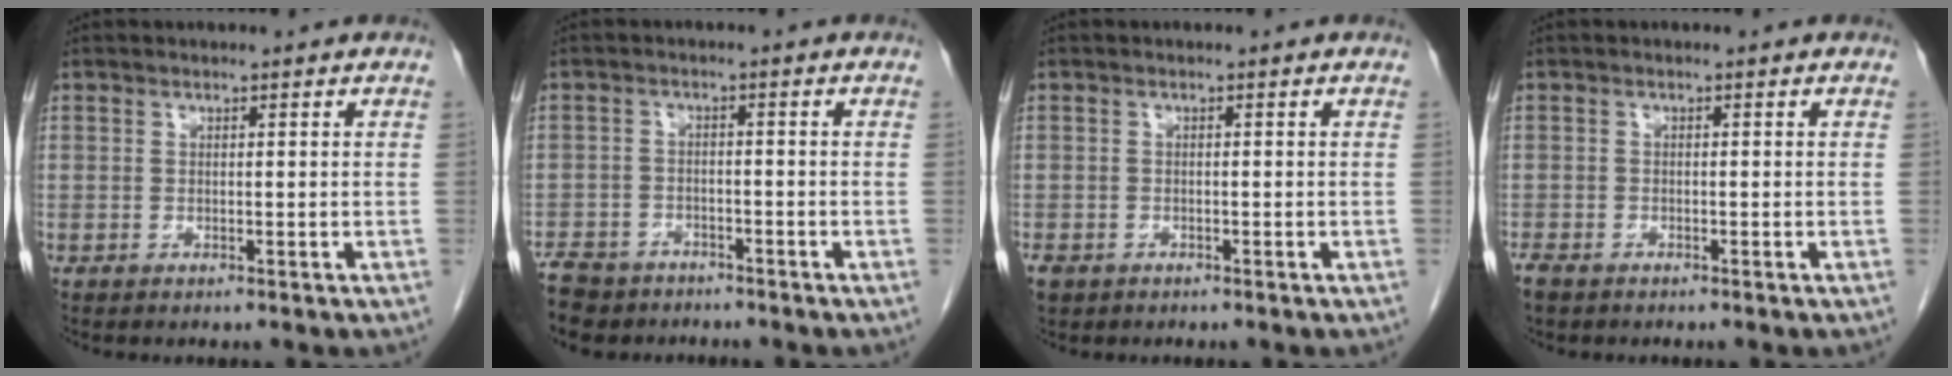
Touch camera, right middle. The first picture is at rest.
{"total": 7.8, "force": [-6.4, 4.0, 2.2], "torque": [-0.039, -0.006, -0.103]}
{"total": 2.2, "force": [-1.4, 1.6, 0.7], "torque": [-0.012, 0.001, -0.019]}
{"total": 2.2, "force": [-1.7, 1.0, 0.9], "torque": [-0.022, -0.004, -0.025]}